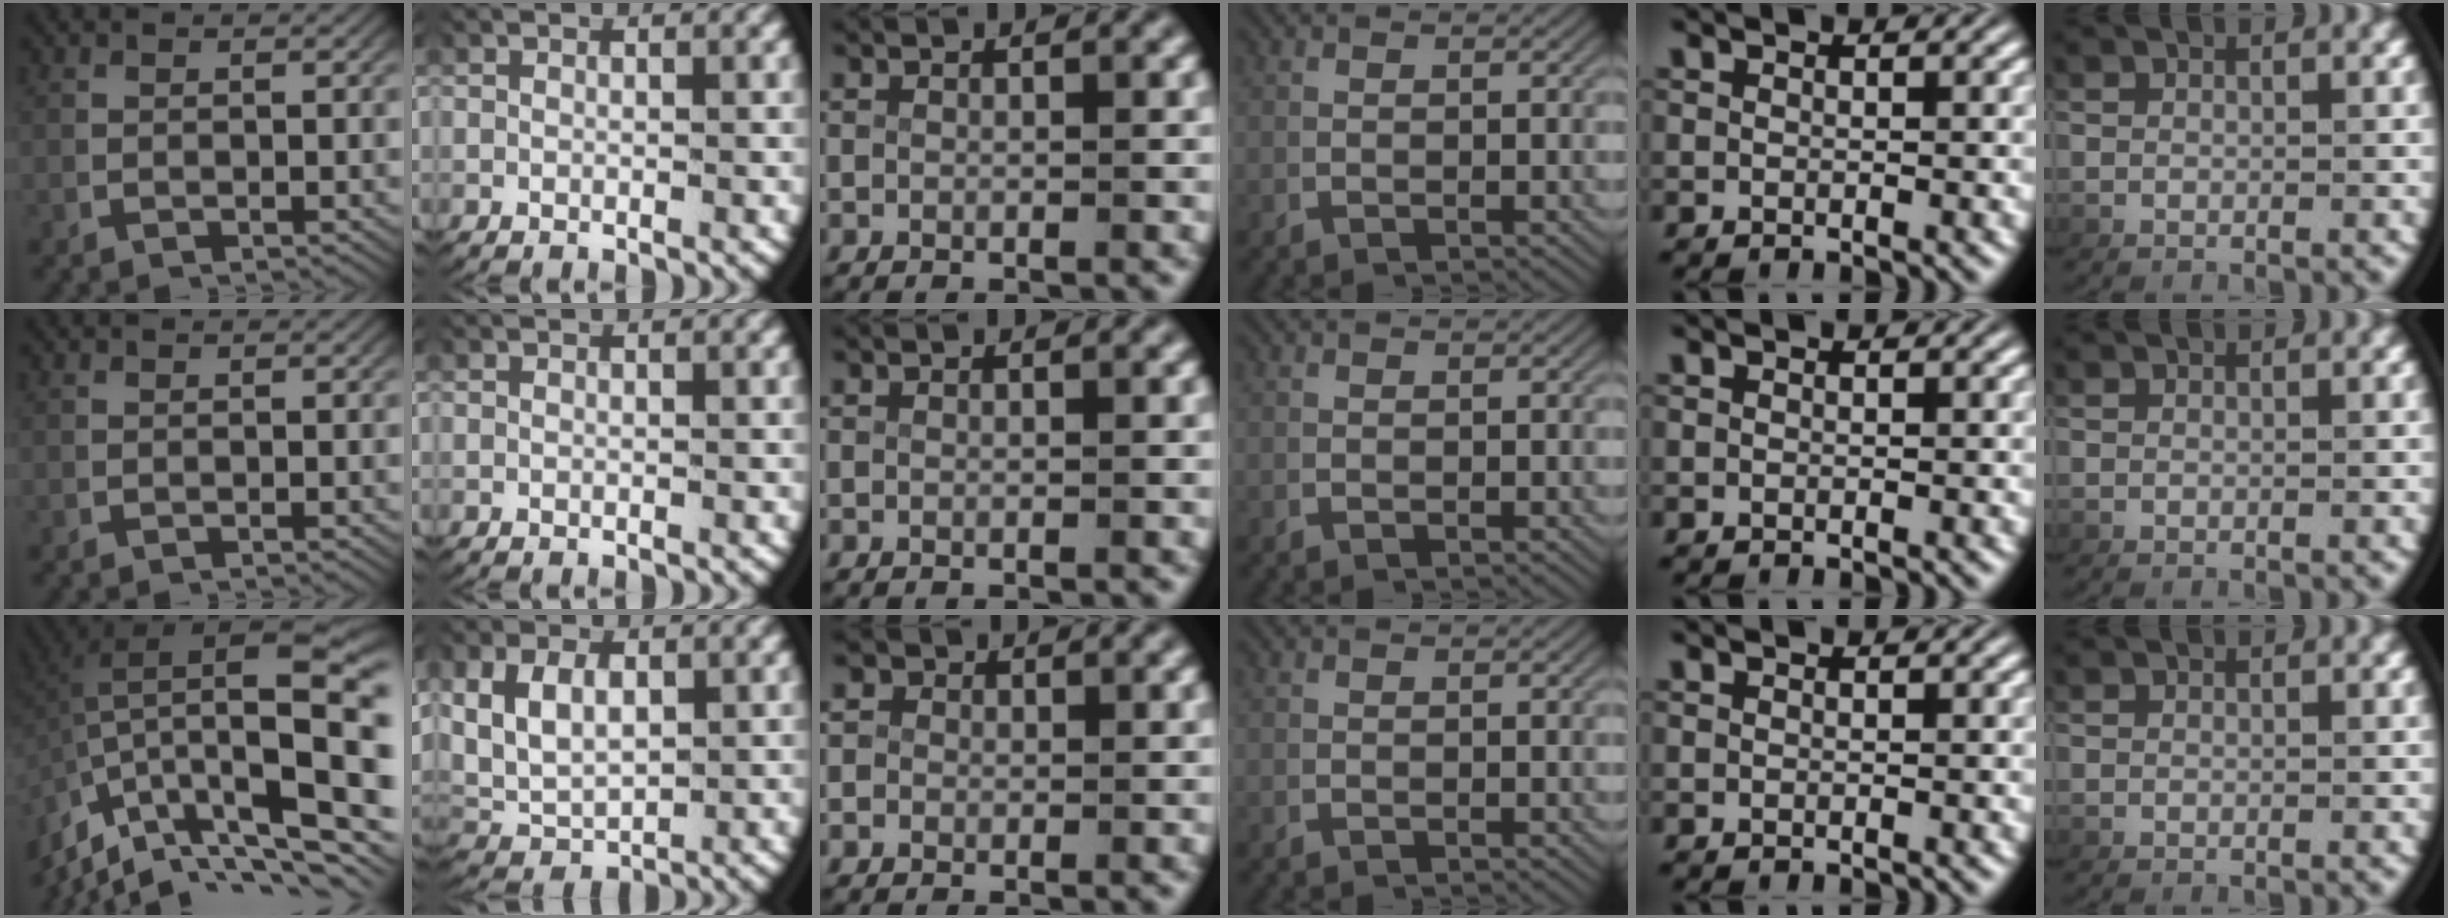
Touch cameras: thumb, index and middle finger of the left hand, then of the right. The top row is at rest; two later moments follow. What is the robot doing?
{"motion": "lift_and_place", "object": "coat"}